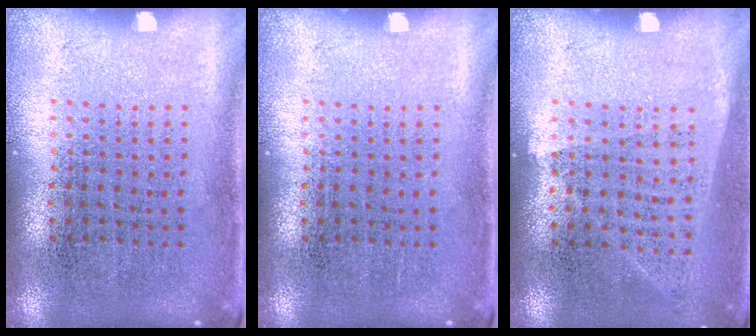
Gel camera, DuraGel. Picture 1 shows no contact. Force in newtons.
{"total": 0.0}
{"total": 1.0, "press": 0.8, "slide": 0.5}